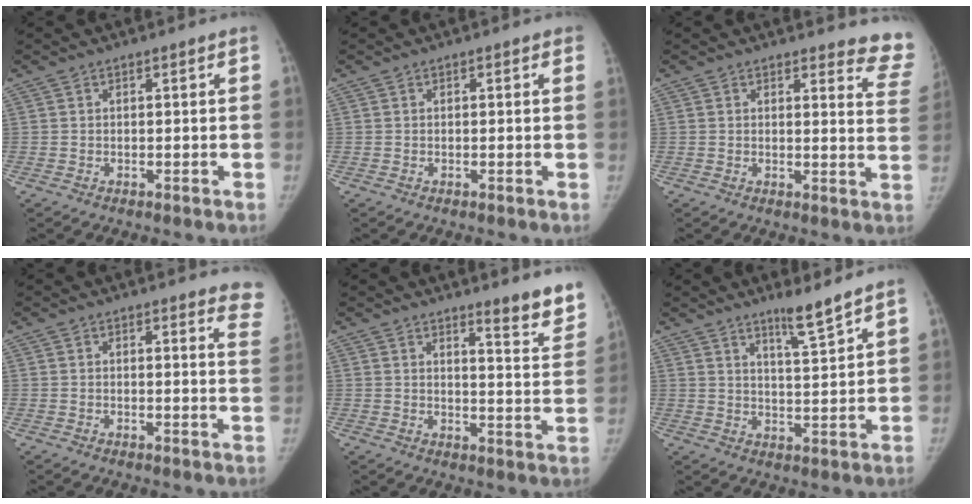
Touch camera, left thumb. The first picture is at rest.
{"total": 0.8, "force": [0.6, 0.4, 0.5], "torque": [0.002, 0.001, 0.002]}
{"total": 10.1, "force": [9.9, 2.0, 0.6], "torque": [0.040, -0.106, 0.068]}
{"total": 7.3, "force": [6.7, 1.7, 2.2], "torque": [0.012, -0.041, 0.042]}
{"total": 9.0, "force": [7.2, 1.3, 5.3], "torque": [-0.041, -0.058, 0.086]}
{"total": 6.0, "force": [4.8, -0.1, 3.6], "torque": [-0.053, -0.045, 0.084]}